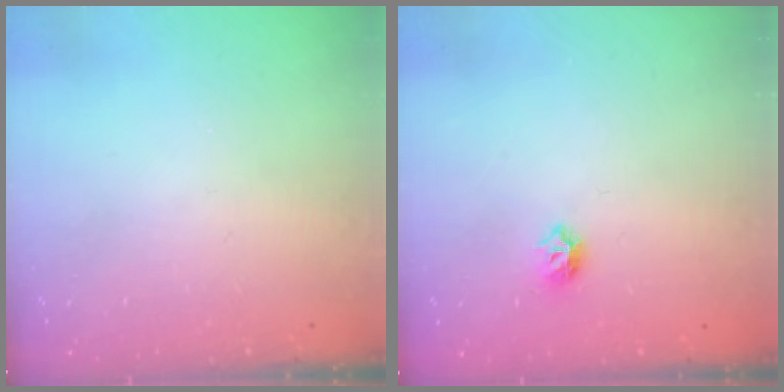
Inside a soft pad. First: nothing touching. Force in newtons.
{"total": 6.0, "press": 5.9, "slide": 1.0}